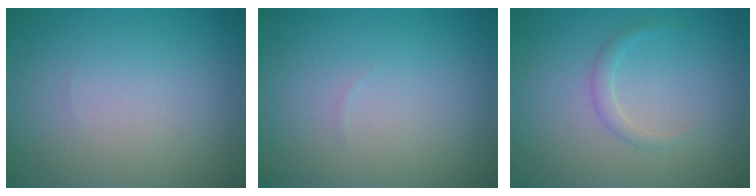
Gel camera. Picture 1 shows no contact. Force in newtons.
{"total": 0.0}
{"total": 1.2, "press": 1.2, "slide": 0.0}